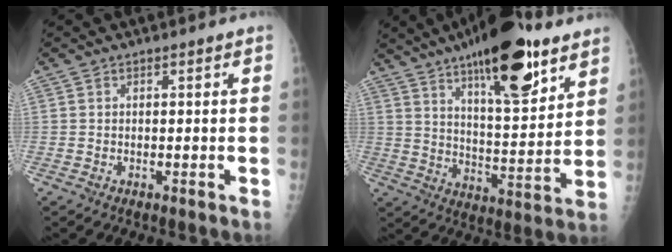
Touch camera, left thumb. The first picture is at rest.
{"total": 21.6, "force": [13.1, 7.0, 15.7], "torque": [-0.212, -0.061, 0.207]}